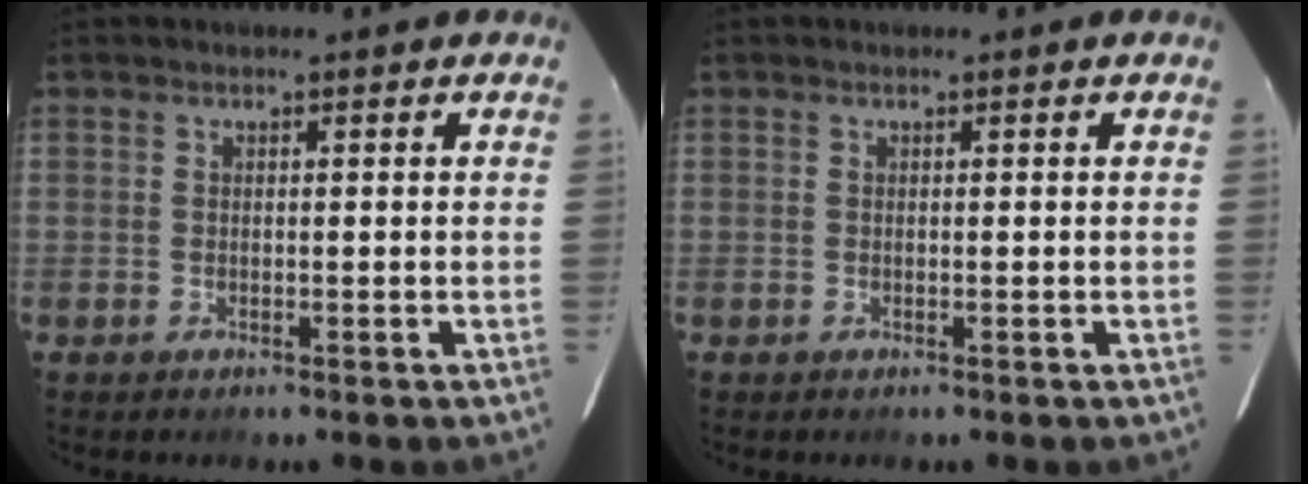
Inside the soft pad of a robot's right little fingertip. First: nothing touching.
{"total": 0.0}